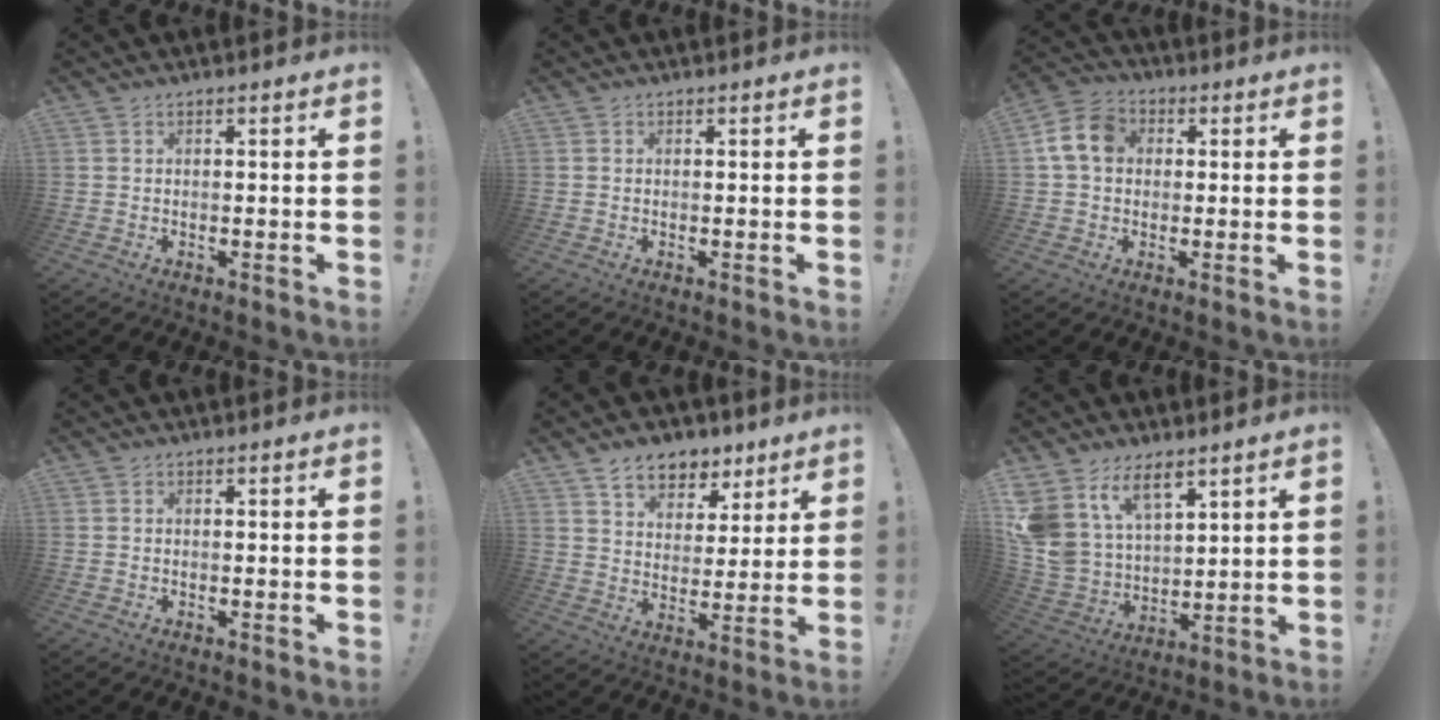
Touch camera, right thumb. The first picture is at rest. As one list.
[{"total": 0.0}, {"total": 10.7, "force": [2.2, 8.3, 6.4], "torque": [-0.110, 0.013, 0.048]}, {"total": 0.0}, {"total": 10.0, "force": [6.9, 6.4, 3.4], "torque": [-0.047, -0.045, 0.131]}, {"total": 14.6, "force": [9.2, 8.5, 7.4], "torque": [-0.170, -0.066, 0.179]}]